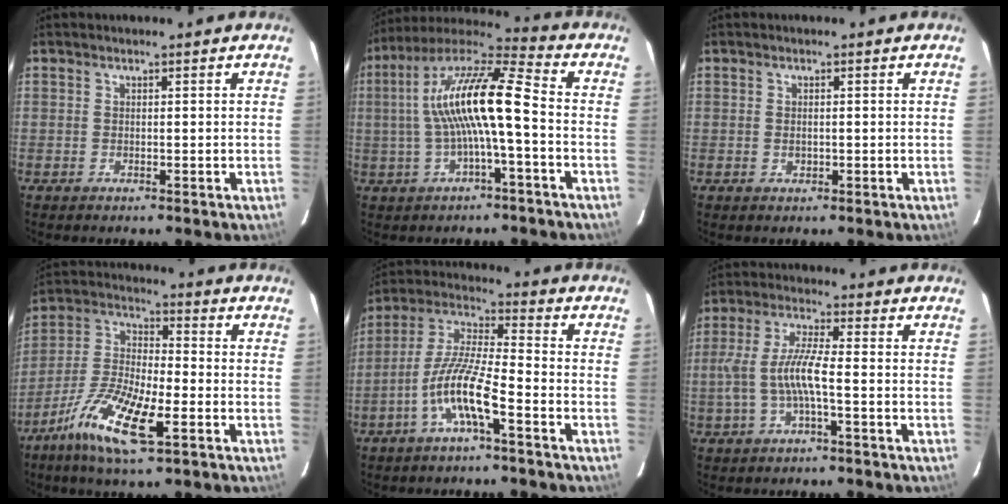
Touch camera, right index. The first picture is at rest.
{"total": 14.6, "force": [-0.8, 2.2, 14.4], "torque": [-0.274, 0.021, -0.019]}
{"total": 1.2, "force": [-0.3, 1.0, 0.7], "torque": [-0.013, 0.000, -0.005]}
{"total": 14.3, "force": [-7.4, 3.4, 11.8], "torque": [-0.255, -0.017, -0.152]}
{"total": 10.4, "force": [-5.0, 1.2, 9.1], "torque": [-0.196, 0.005, -0.099]}
{"total": 7.9, "force": [-2.0, 1.1, 7.6], "torque": [-0.165, 0.004, -0.033]}